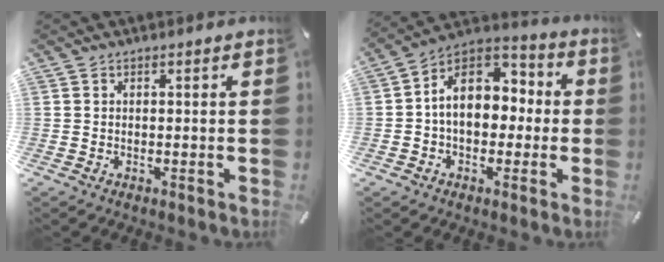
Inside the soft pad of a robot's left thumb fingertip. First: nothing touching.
{"total": 12.2, "force": [0.1, 9.7, 7.4], "torque": [-0.127, 0.000, 0.000]}